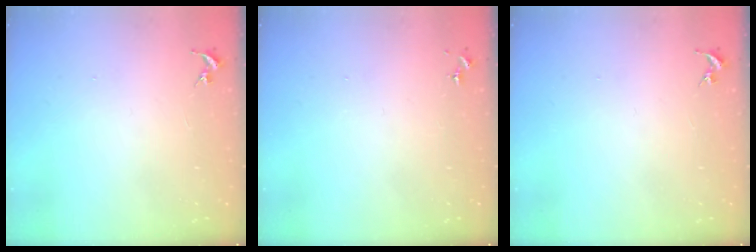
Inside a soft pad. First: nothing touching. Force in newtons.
{"total": 0.0}
{"total": 0.0}